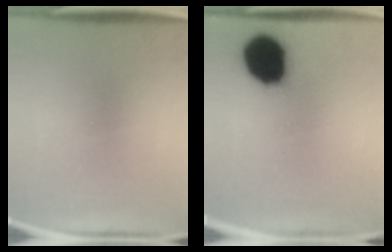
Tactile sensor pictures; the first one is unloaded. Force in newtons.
{"total": 17.6}